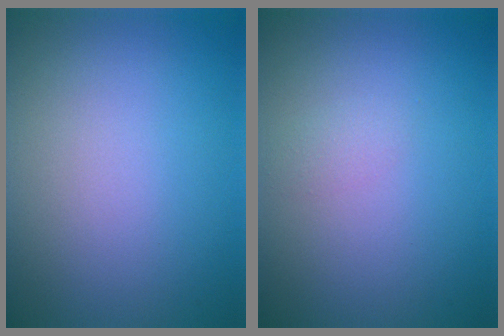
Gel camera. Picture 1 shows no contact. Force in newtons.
{"total": 0.8, "press": 0.8, "slide": 0.0}